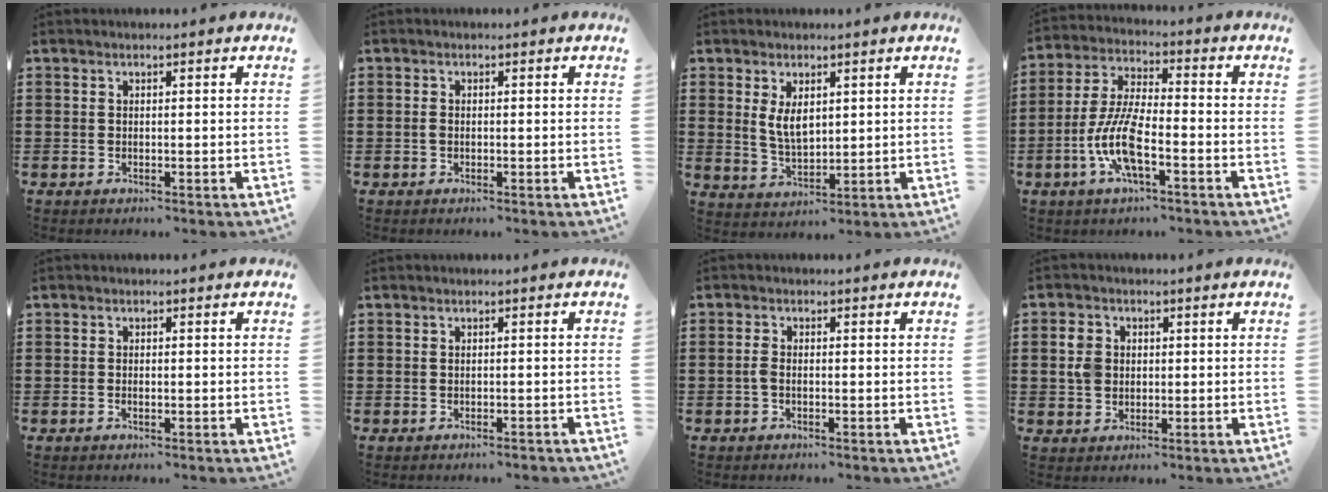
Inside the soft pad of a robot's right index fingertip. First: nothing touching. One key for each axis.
{"total": 0.8, "fx": -0.2, "fy": 0.5, "fz": 0.6, "tx": -0.022, "ty": -0.004, "tz": -0.007}
{"total": 4.5, "fx": 1.6, "fy": 2.3, "fz": 3.6, "tx": -0.066, "ty": 0.000, "tz": 0.027}
{"total": 9.1, "fx": -3.6, "fy": 2.4, "fz": 8.1, "tx": -0.186, "ty": -0.011, "tz": -0.073}
{"total": 0.6, "fx": -0.2, "fy": 0.3, "fz": 0.5, "tx": -0.011, "ty": -0.003, "tz": -0.003}
{"total": 0.6, "fx": -0.6, "fy": 0.0, "fz": 0.2, "tx": -0.008, "ty": -0.005, "tz": -0.011}
{"total": 1.6, "fx": -0.4, "fy": 0.6, "fz": 1.4, "tx": -0.036, "ty": -0.002, "tz": -0.011}
{"total": 3.8, "fx": 0.4, "fy": 3.2, "fz": 2.0, "tx": -0.057, "ty": 0.009, "tz": 0.003}